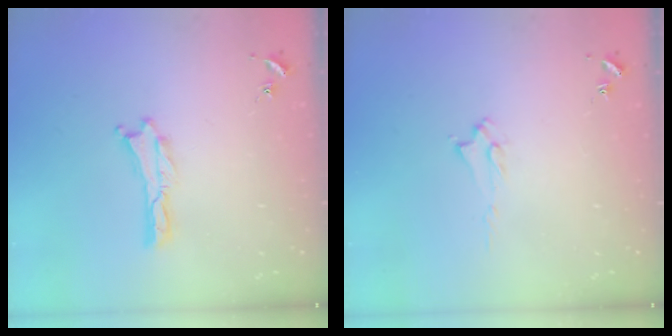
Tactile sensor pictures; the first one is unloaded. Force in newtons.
{"total": 1.9, "press": 1.8, "slide": 0.4}